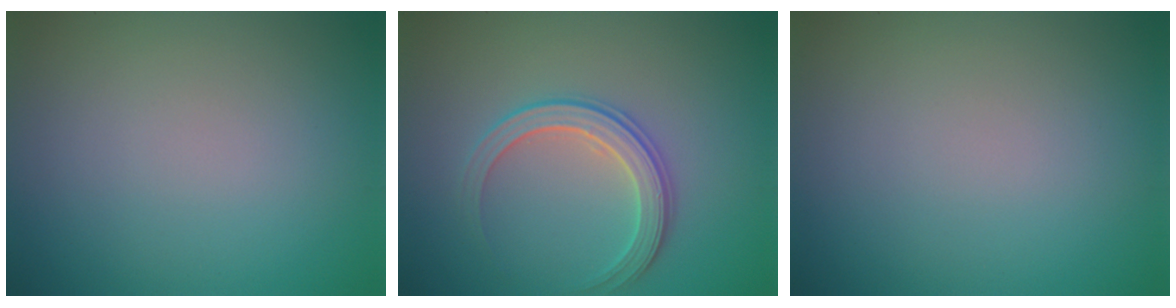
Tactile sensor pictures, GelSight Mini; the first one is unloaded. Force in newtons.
{"total": 2.8, "press": 2.8, "slide": 0.3}
{"total": 0.0}